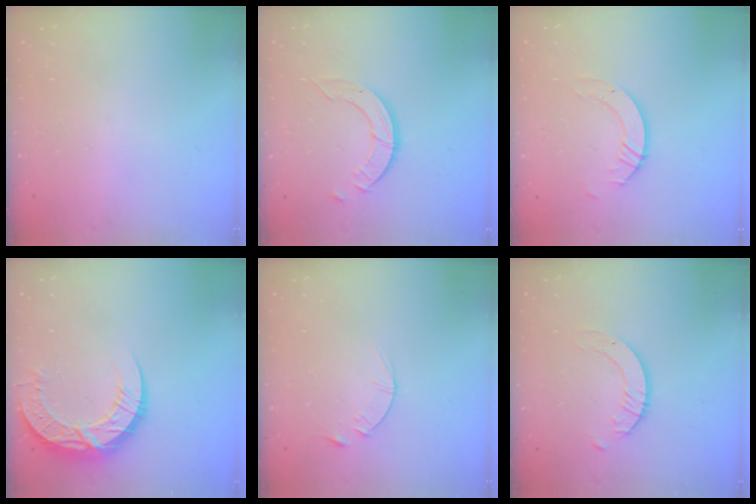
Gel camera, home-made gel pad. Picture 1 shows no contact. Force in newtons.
{"total": 3.9, "press": 3.9, "slide": 0.3}
{"total": 5.0, "press": 5.0, "slide": 0.3}
{"total": 13.2, "press": 13.2, "slide": 1.0}
{"total": 3.1, "press": 3.1, "slide": 0.5}
{"total": 2.3, "press": 2.3, "slide": 0.2}